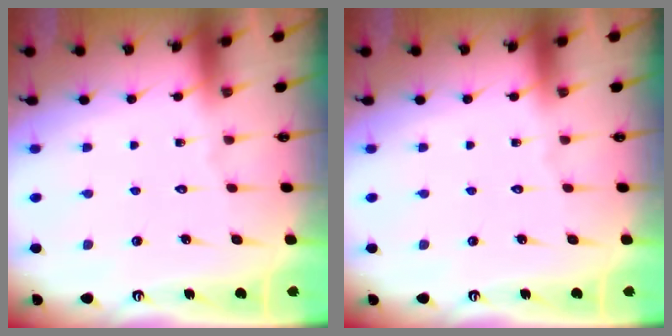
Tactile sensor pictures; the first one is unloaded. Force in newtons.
{"total": 0.0}